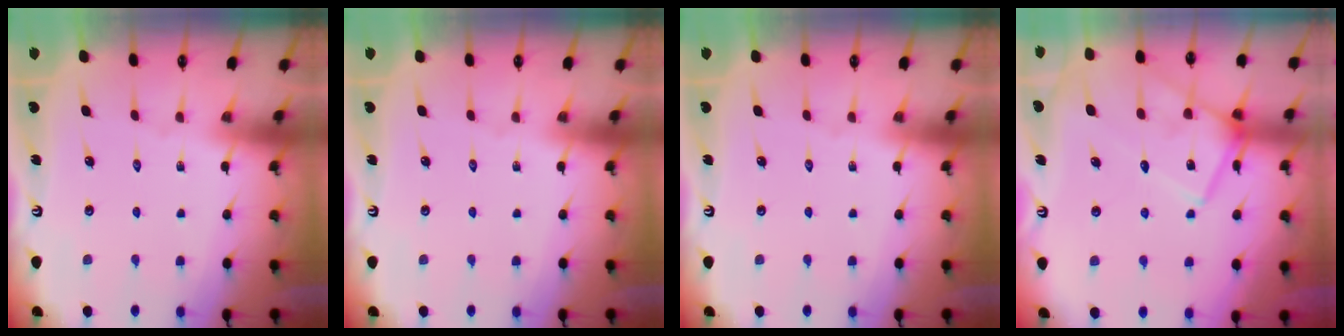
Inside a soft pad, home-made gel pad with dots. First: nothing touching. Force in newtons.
{"total": 0.0}
{"total": 0.0}
{"total": 13.5, "press": 13.5, "slide": 1.2}